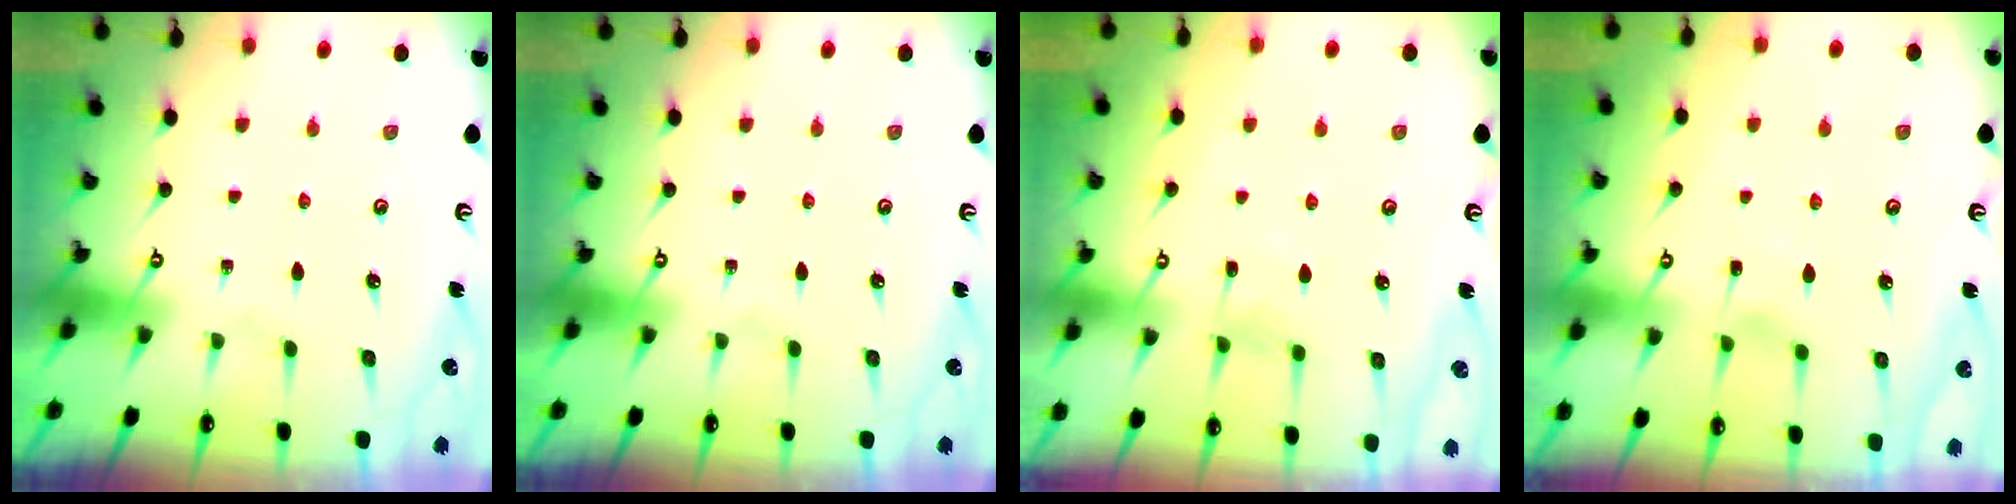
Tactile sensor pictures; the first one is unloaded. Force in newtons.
{"total": 0.0}
{"total": 6.0, "press": 6.0, "slide": 0.6}
{"total": 3.0, "press": 2.9, "slide": 0.3}